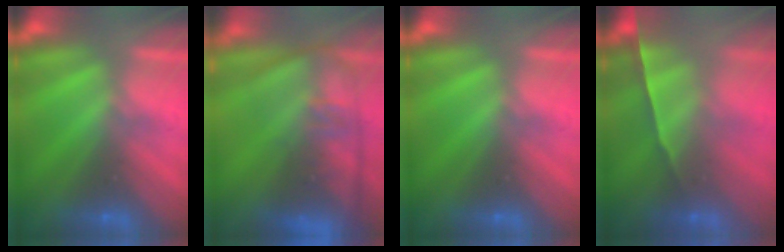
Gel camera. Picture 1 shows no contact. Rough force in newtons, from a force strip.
{"total": 8.0}
{"total": 0.0}
{"total": 1.5}